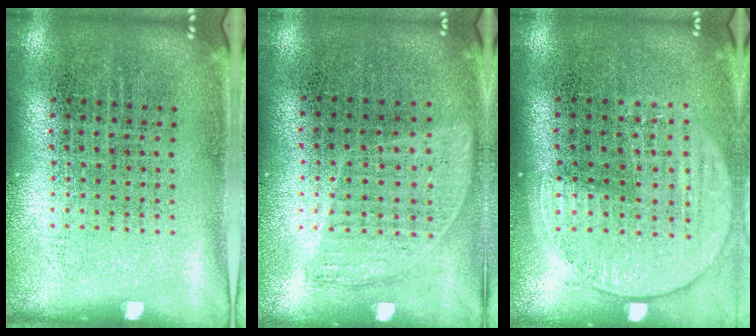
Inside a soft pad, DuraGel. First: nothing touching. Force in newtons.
{"total": 0.9, "press": 0.8, "slide": 0.4}
{"total": 1.4, "press": 1.3, "slide": 0.5}